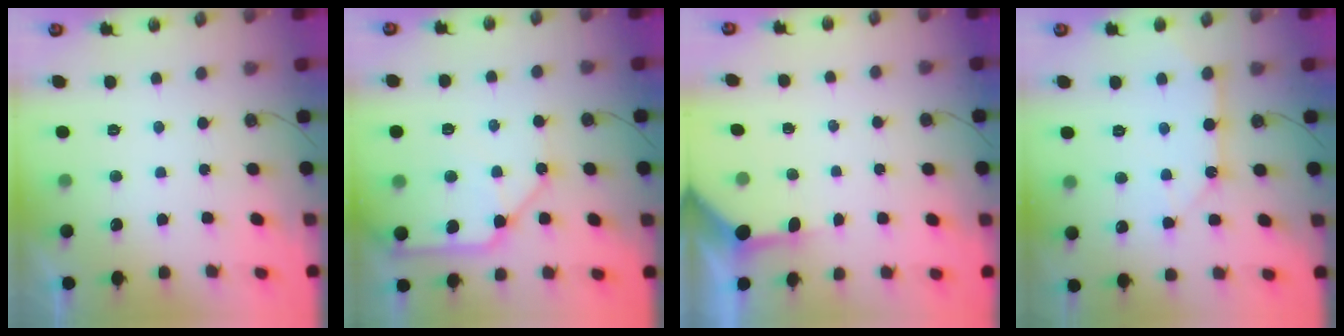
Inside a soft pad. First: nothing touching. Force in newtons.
{"total": 13.3, "press": 13.2, "slide": 2.0}
{"total": 4.2, "press": 4.2, "slide": 0.4}
{"total": 11.0, "press": 10.9, "slide": 0.9}